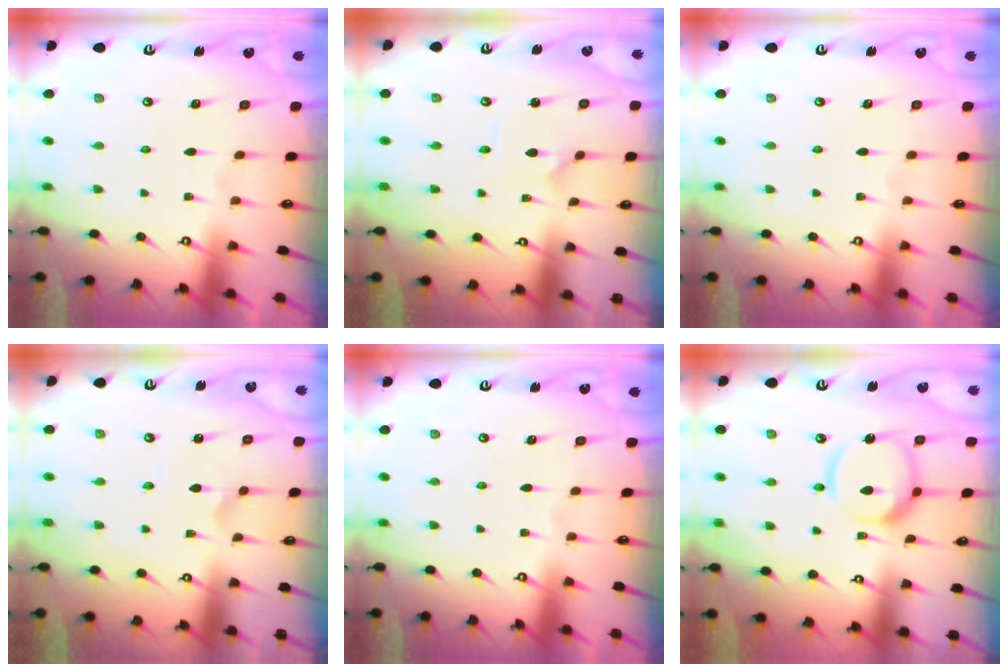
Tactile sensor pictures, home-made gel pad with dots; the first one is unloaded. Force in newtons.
{"total": 0.7, "press": 0.7, "slide": 0.0}
{"total": 0.0}
{"total": 2.3, "press": 2.3, "slide": 0.0}
{"total": 0.0}
{"total": 13.5, "press": 13.5, "slide": 1.3}